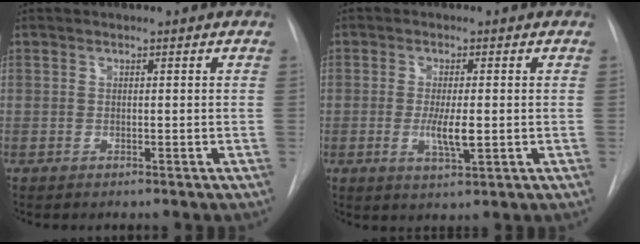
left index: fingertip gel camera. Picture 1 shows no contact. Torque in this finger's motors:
{"motor_torque": [0.90, 0.05, 0.26, 0.09]}